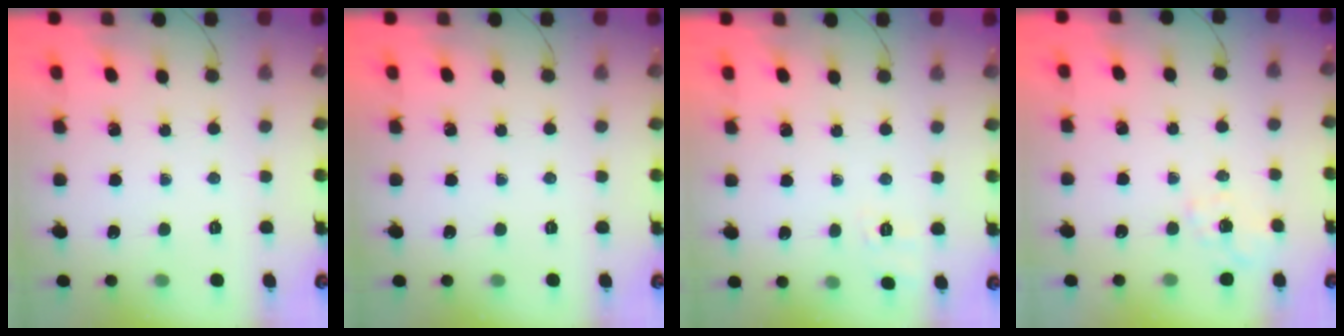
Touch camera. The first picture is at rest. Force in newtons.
{"total": 0.0}
{"total": 2.7, "press": 2.0, "slide": 1.8}
{"total": 2.1, "press": 1.7, "slide": 1.1}